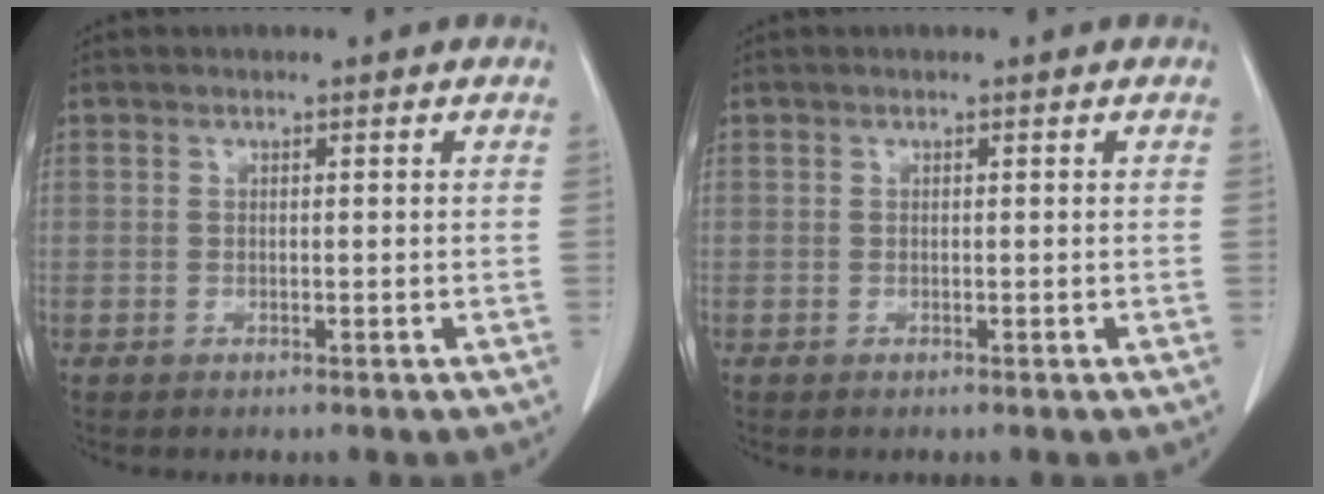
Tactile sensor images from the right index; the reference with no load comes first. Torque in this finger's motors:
{"motor_torque": [0.00, 0.00, 0.00, 0.01]}